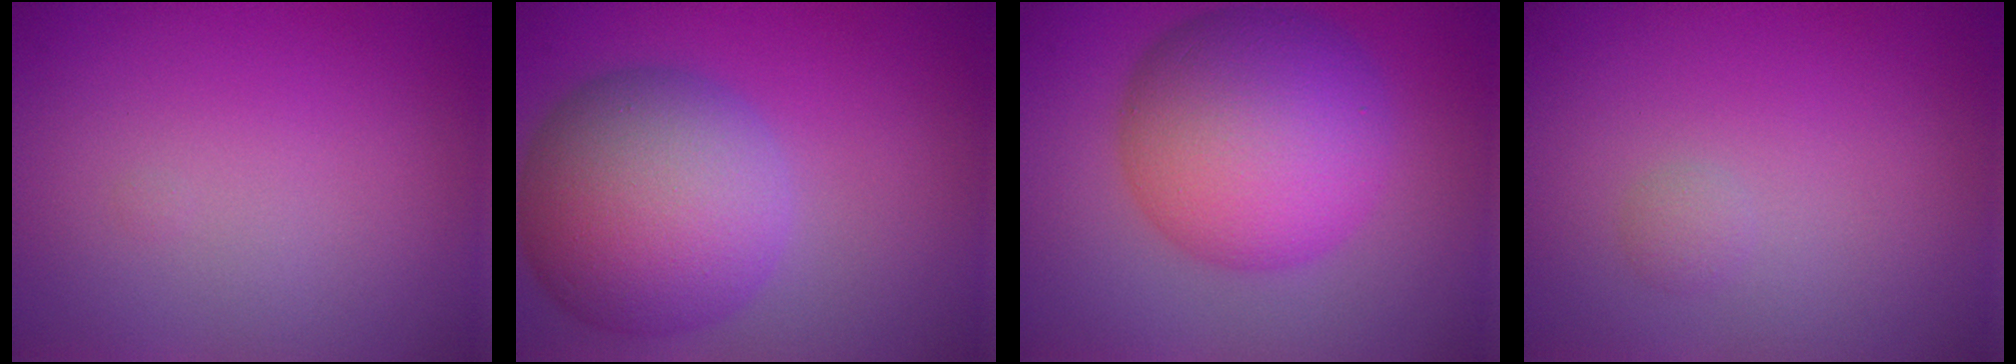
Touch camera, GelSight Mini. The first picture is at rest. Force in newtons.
{"total": 10.4, "press": 10.4, "slide": 0.5}
{"total": 10.6, "press": 10.6, "slide": 0.1}
{"total": 0.7, "press": 0.7, "slide": 0.0}